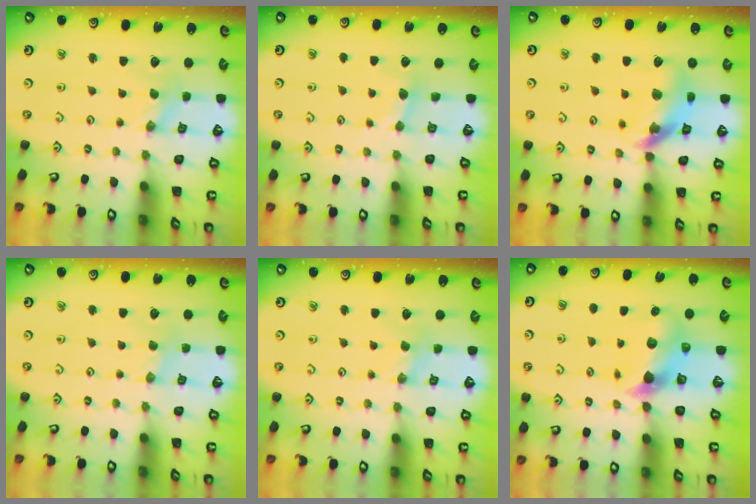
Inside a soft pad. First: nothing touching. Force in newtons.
{"total": 3.3, "press": 3.3, "slide": 0.5}
{"total": 13.8, "press": 13.7, "slide": 1.6}
{"total": 1.0, "press": 0.9, "slide": 0.3}
{"total": 1.8, "press": 1.8, "slide": 0.4}
{"total": 7.0, "press": 6.9, "slide": 1.0}